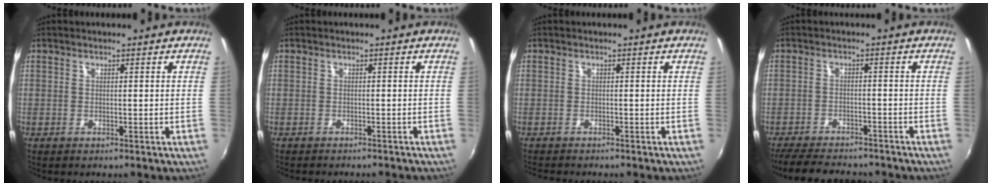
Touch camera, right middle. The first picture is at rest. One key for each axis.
{"total": 2.8, "fx": -2.6, "fy": 0.6, "fz": 0.9, "tx": -0.025, "ty": -0.013, "tz": -0.040}
{"total": 2.0, "fx": -2.0, "fy": 0.3, "fz": 0.5, "tx": -0.016, "ty": -0.015, "tz": -0.035}
{"total": 12.0, "fx": -10.5, "fy": 3.4, "fz": 4.7, "tx": -0.114, "ty": -0.019, "tz": -0.161}